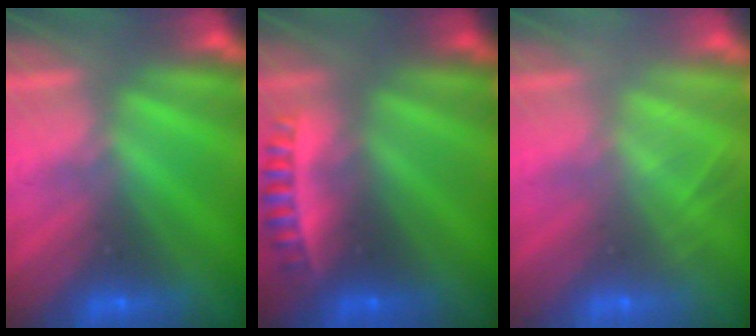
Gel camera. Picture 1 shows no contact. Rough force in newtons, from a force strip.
{"total": 2.7}
{"total": 2.0}